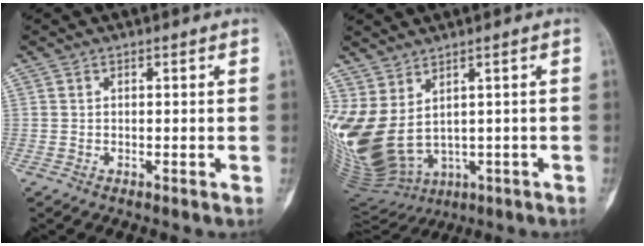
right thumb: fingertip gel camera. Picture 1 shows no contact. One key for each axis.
{"total": 17.4, "fx": 0.4, "fy": 10.8, "fz": 13.7, "tx": -0.324, "ty": -0.016, "tz": 0.052}